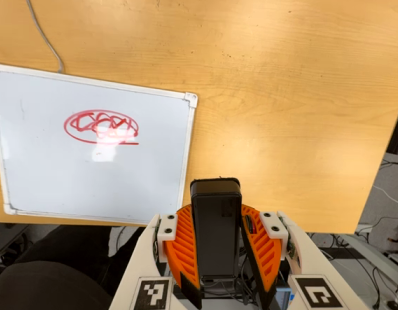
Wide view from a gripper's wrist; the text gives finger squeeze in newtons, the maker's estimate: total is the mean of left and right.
{"total": 7.5, "left": 6.8, "right": 8.2}